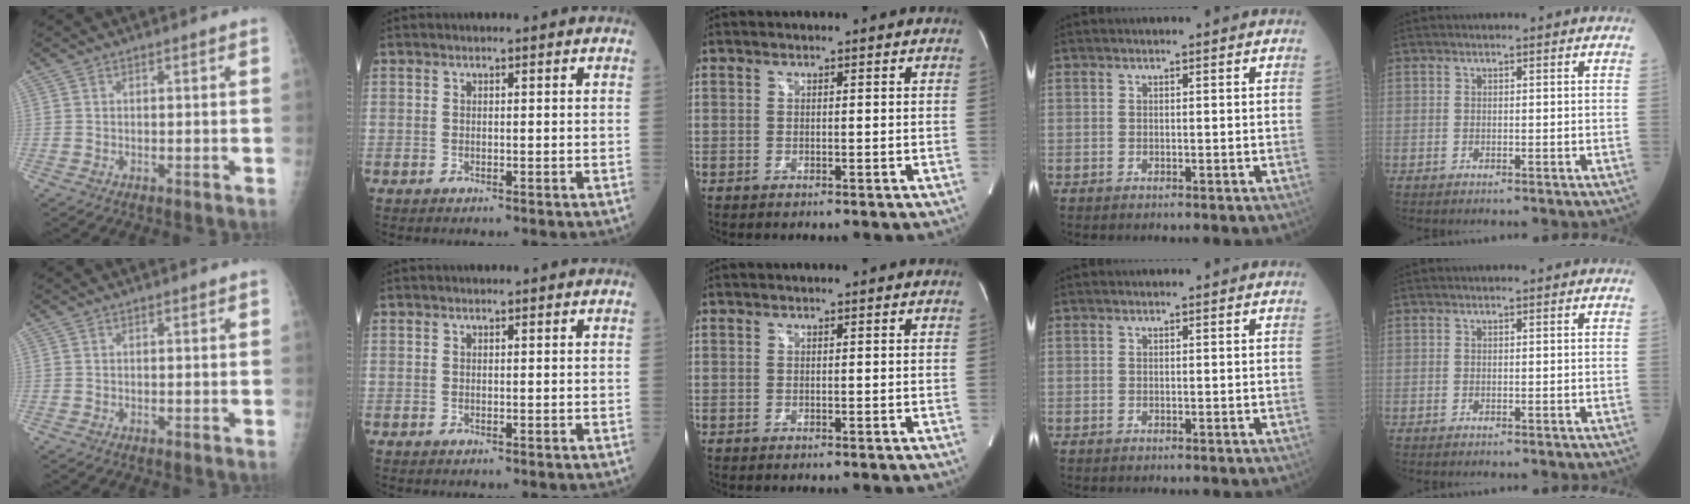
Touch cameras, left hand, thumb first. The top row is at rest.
{}